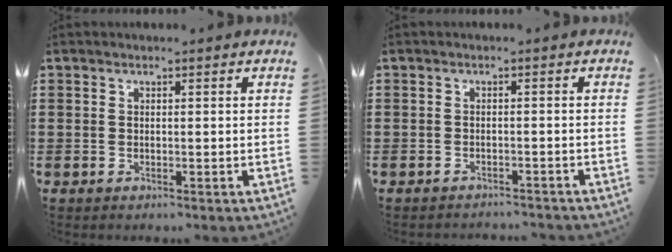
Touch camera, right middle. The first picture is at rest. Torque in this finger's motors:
{"motor_torque": [-0.09, 0.09, -0.18, -0.05]}